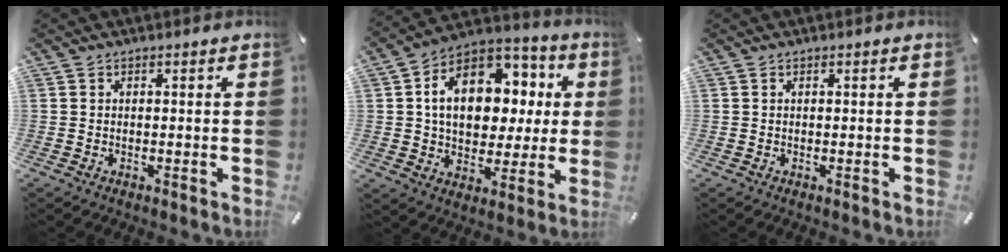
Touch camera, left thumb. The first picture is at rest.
{"total": 16.7, "force": [3.1, 12.5, 10.6], "torque": [-0.173, -0.011, 0.058]}
{"total": 0.0}